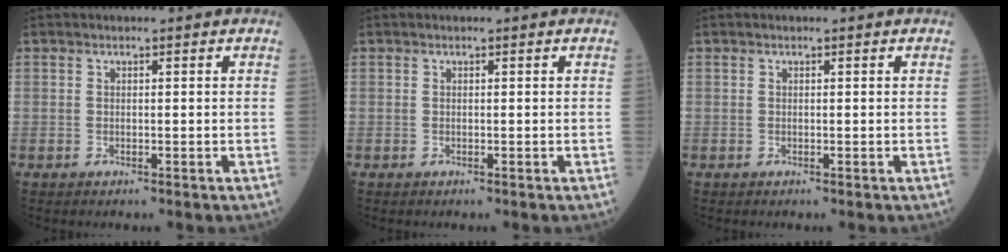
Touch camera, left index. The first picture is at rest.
{"total": 0.0}
{"total": 0.0}